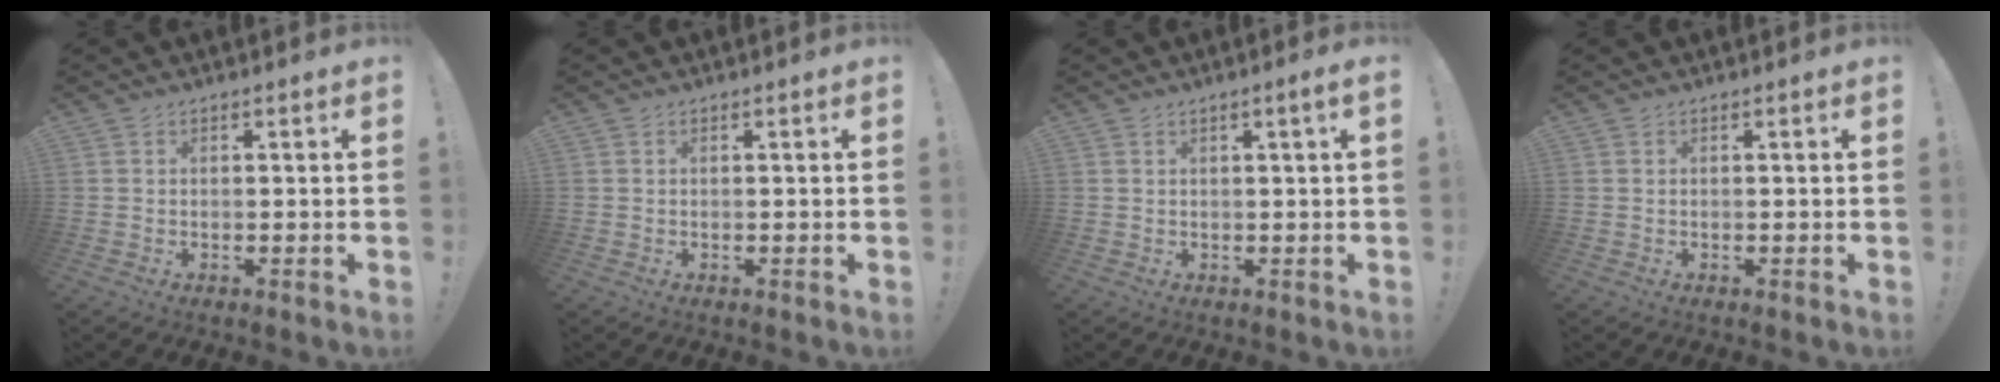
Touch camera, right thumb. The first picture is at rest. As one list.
[{"total": 0.0}, {"total": 2.4, "force": [0.6, -0.1, 2.3], "torque": [-0.035, -0.003, 0.006]}, {"total": 0.0}]